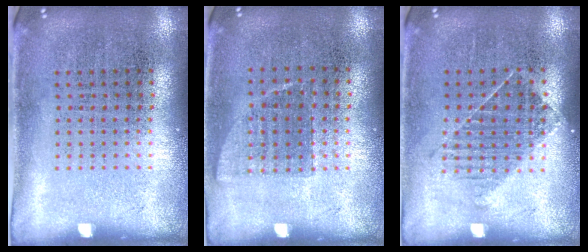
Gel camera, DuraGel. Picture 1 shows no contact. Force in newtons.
{"total": 0.8, "press": 0.7, "slide": 0.4}
{"total": 1.1, "press": 0.9, "slide": 0.7}